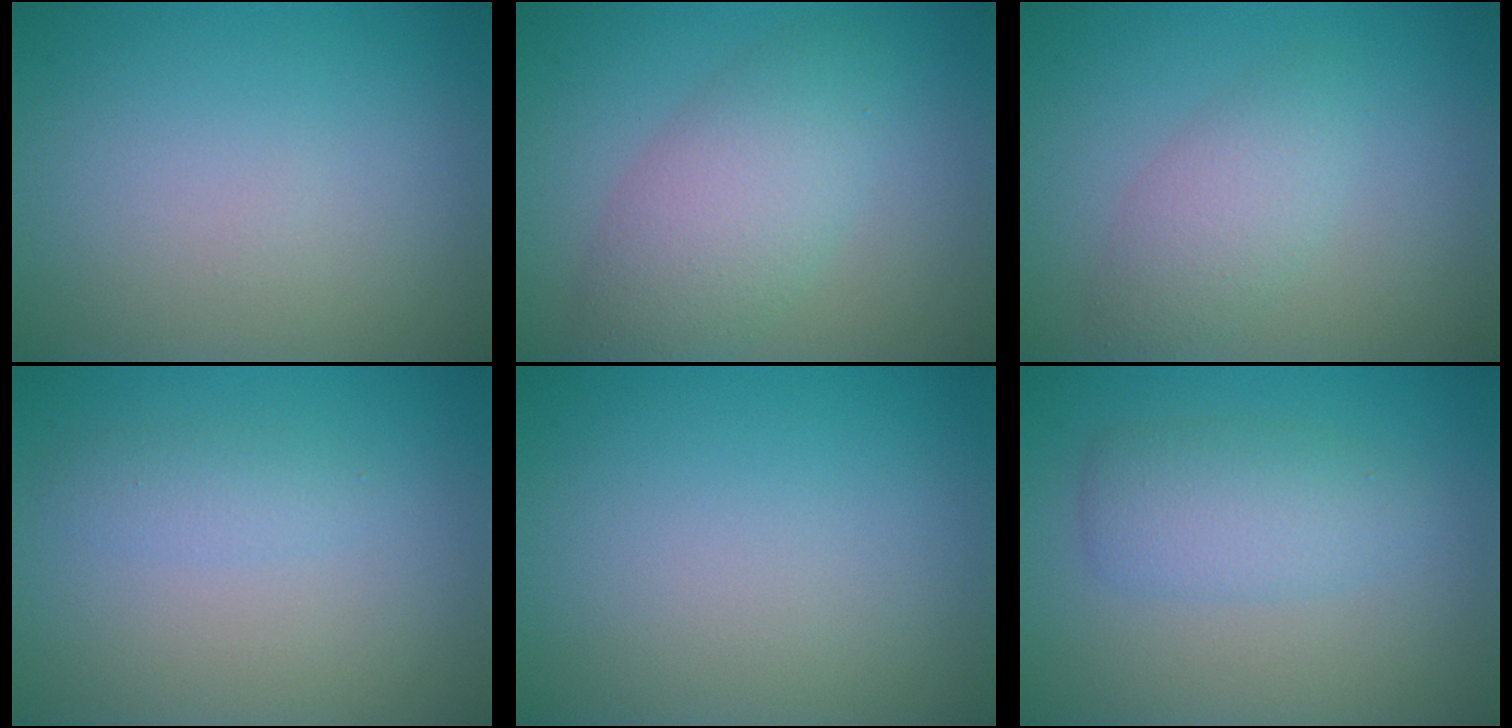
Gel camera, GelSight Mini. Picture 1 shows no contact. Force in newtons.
{"total": 5.2, "press": 5.2, "slide": 0.3}
{"total": 3.0, "press": 3.0, "slide": 0.0}
{"total": 1.4, "press": 1.4, "slide": 0.1}
{"total": 0.0}
{"total": 3.3, "press": 3.3, "slide": 0.1}